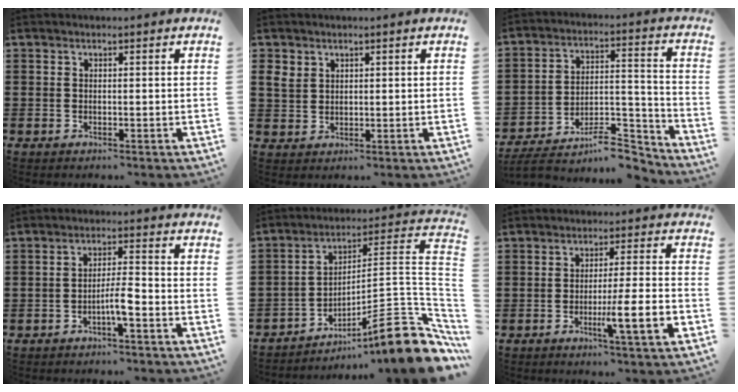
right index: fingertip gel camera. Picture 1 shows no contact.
{"total": 3.1, "force": [1.6, 2.5, 0.9], "torque": [-0.030, 0.011, 0.031]}
{"total": 9.6, "force": [-7.8, 3.2, 4.4], "torque": [-0.060, 0.029, -0.144]}
{"total": 4.1, "force": [-1.9, 0.5, 3.6], "torque": [-0.070, 0.000, -0.039]}
{"total": 13.2, "force": [-7.6, 1.7, 10.7], "torque": [-0.142, 0.003, -0.134]}
{"total": 7.4, "force": [-2.7, -0.1, 6.9], "torque": [-0.109, -0.009, -0.045]}